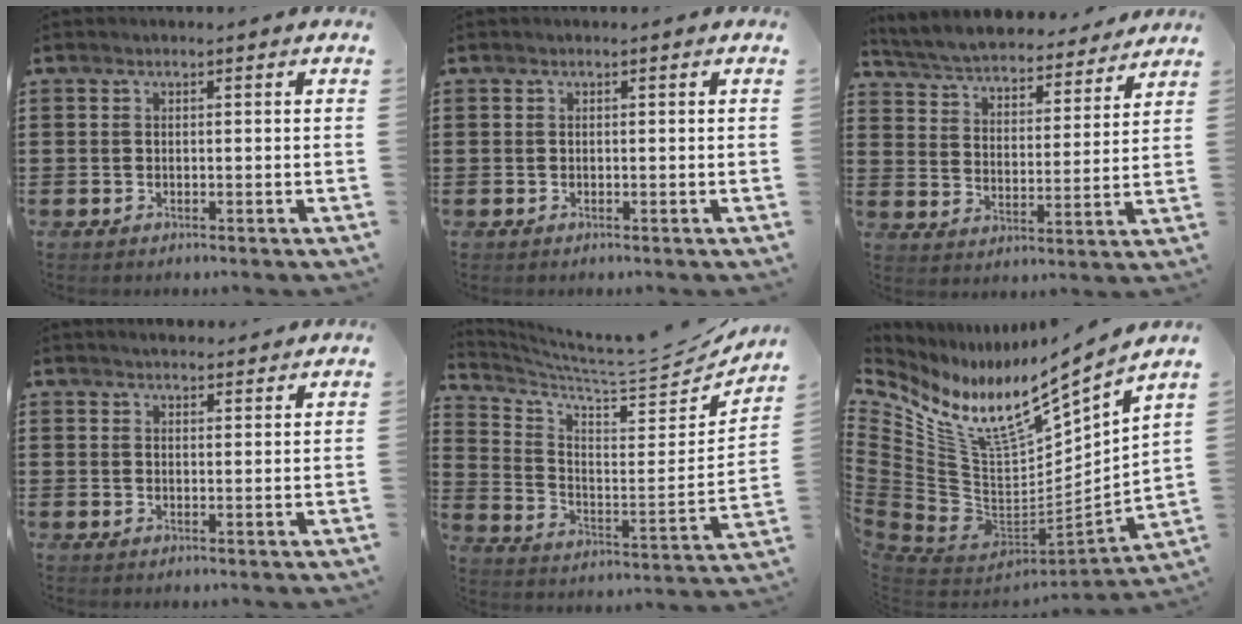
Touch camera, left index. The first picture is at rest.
{"total": 0.0}
{"total": 5.3, "force": [5.2, 0.1, 1.0], "torque": [-0.046, -0.040, 0.086]}
{"total": 1.8, "force": [1.8, 0.2, 0.0], "torque": [-0.004, 0.002, 0.035]}
{"total": 6.2, "force": [5.7, 0.7, 2.3], "torque": [-0.069, -0.058, 0.089]}
{"total": 12.0, "force": [6.7, 4.1, 9.0], "torque": [-0.182, -0.059, 0.105]}